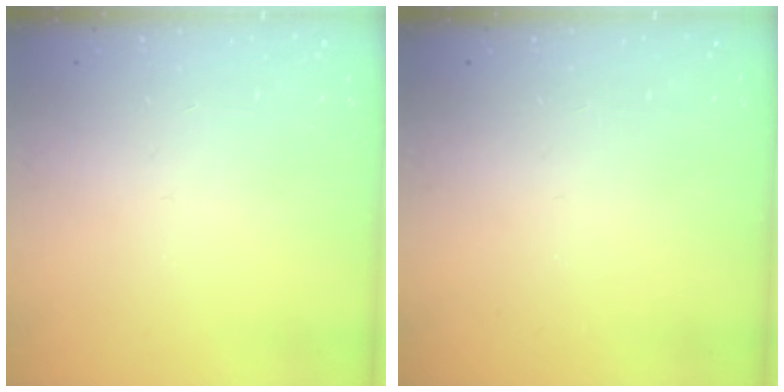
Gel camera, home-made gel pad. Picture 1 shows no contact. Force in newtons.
{"total": 0.0}